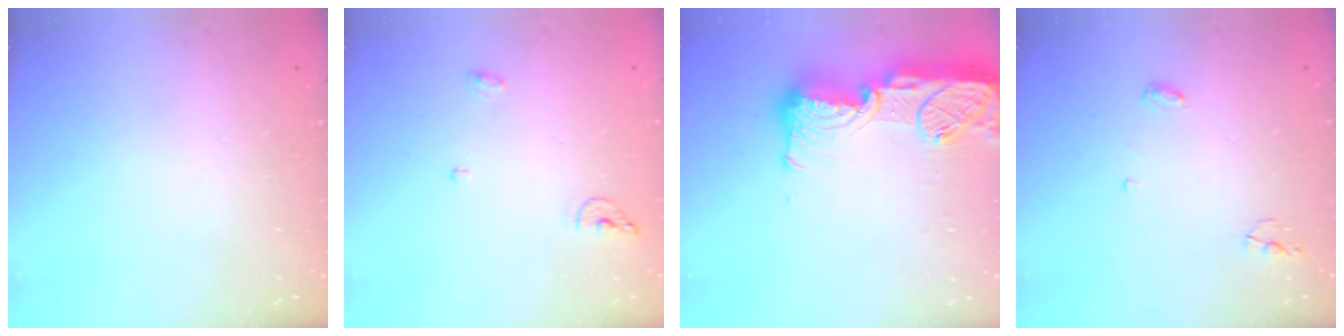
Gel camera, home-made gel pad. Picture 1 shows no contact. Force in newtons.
{"total": 5.7, "press": 5.7, "slide": 1.0}
{"total": 19.4, "press": 19.0, "slide": 3.7}
{"total": 4.0, "press": 3.9, "slide": 0.3}